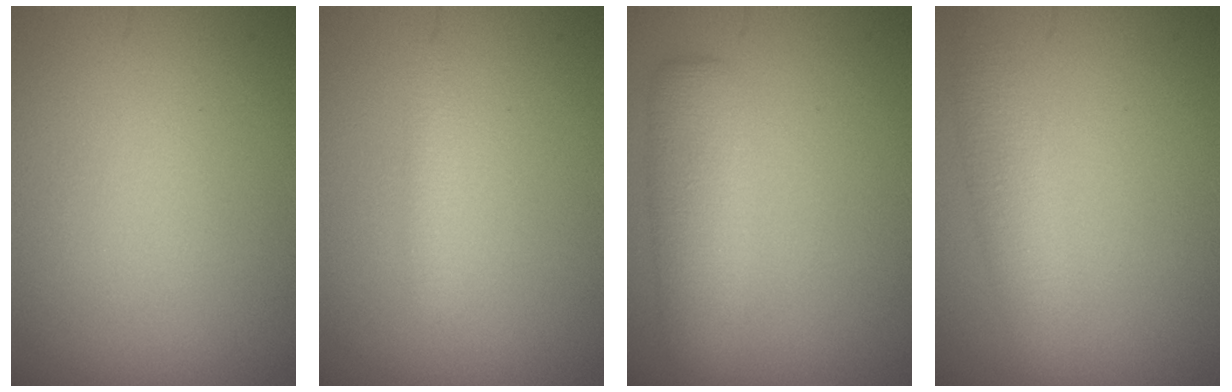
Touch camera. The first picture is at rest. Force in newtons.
{"total": 1.4, "press": 1.4, "slide": 0.1}
{"total": 3.8, "press": 3.8, "slide": 0.1}
{"total": 3.0, "press": 3.0, "slide": 0.1}